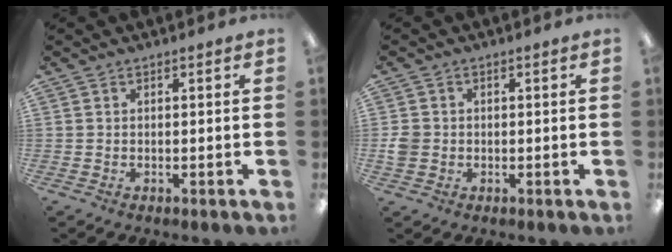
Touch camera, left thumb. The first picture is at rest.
{"total": 3.2, "force": [-0.2, 3.1, 0.9], "torque": [-0.008, 0.002, -0.004]}